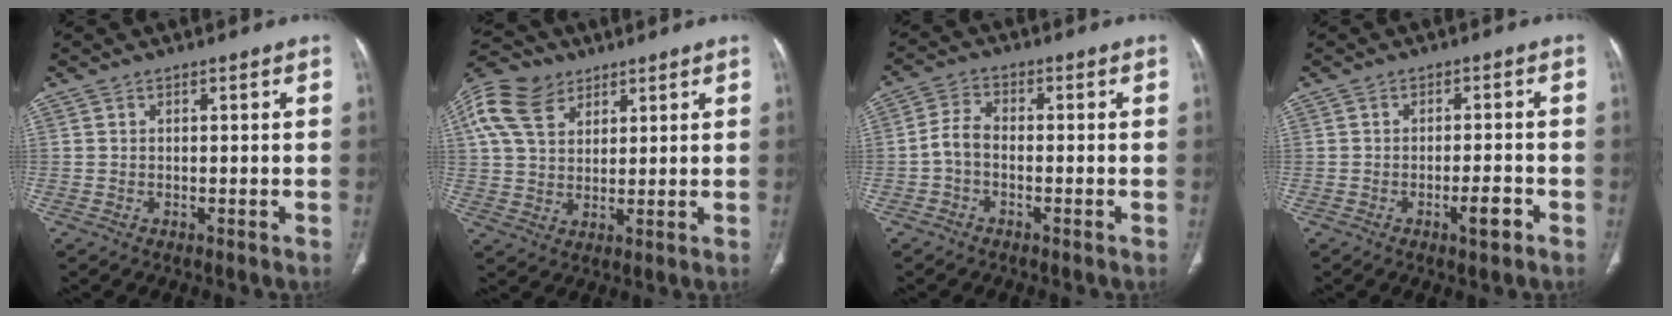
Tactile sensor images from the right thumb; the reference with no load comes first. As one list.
[{"total": 13.7, "force": [6.8, 9.4, 7.4], "torque": [-0.144, 0.004, 0.129]}, {"total": 4.0, "force": [-1.2, 2.4, 3.0], "torque": [-0.057, 0.019, -0.033]}, {"total": 5.5, "force": [-2.7, 1.3, 4.6], "torque": [-0.071, 0.015, -0.042]}]